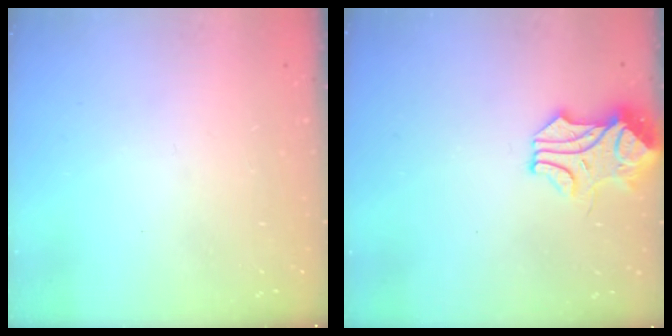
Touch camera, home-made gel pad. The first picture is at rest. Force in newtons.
{"total": 1.2, "press": 1.1, "slide": 0.5}